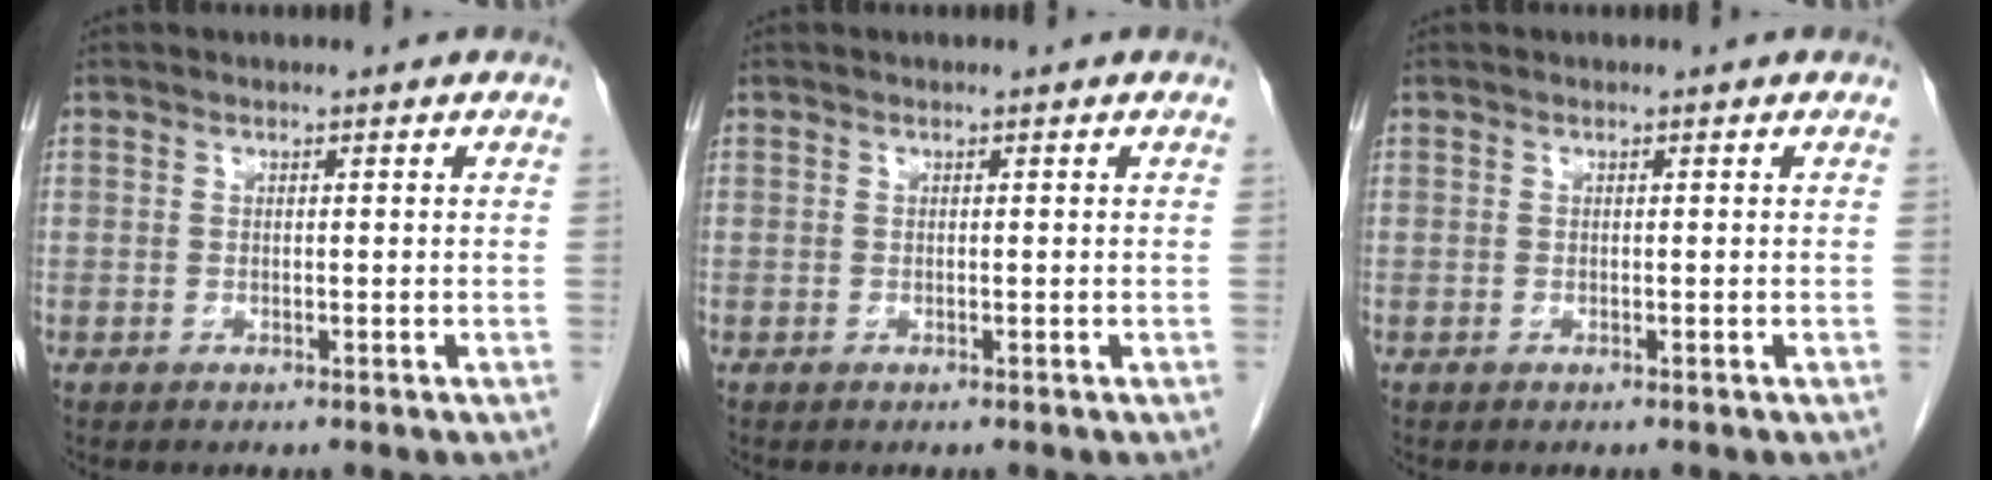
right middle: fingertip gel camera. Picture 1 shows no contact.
{"total": 0.0}
{"total": 0.0}